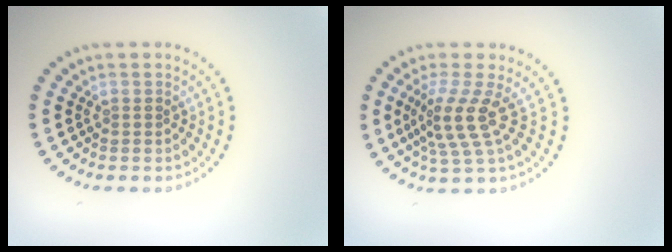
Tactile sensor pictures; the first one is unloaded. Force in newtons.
{"total": 3.6, "press": 2.6, "slide": 2.5}